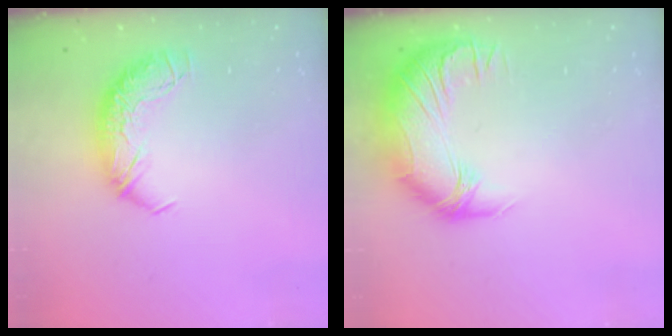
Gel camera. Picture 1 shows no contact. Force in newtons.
{"total": 3.0, "press": 0.7, "slide": 2.9}